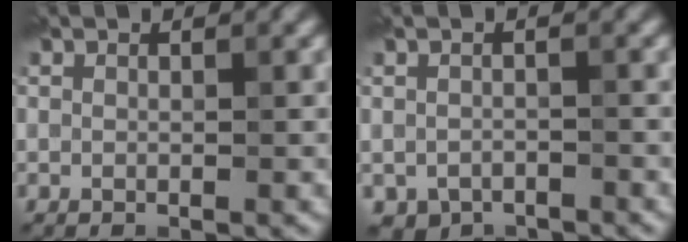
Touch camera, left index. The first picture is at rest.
{"total": 2.0, "force": [-1.6, 1.1, 0.5], "torque": [-0.003, -0.011, -0.028]}